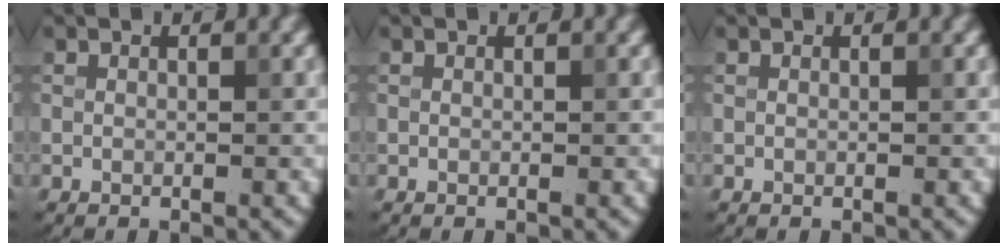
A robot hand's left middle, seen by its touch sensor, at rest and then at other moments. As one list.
[{"total": 0.0}, {"total": 0.0}]